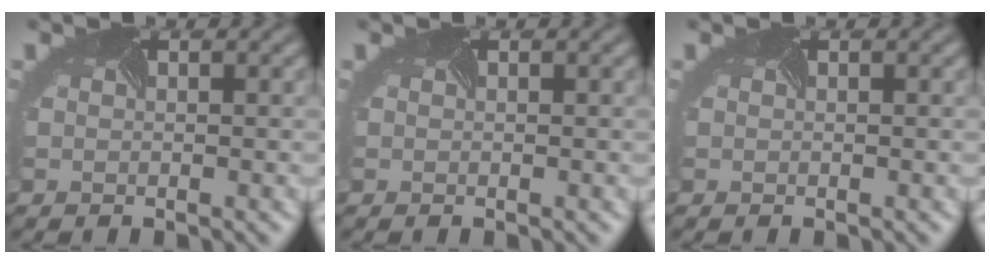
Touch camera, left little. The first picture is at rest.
{"total": 0.0}
{"total": 0.0}